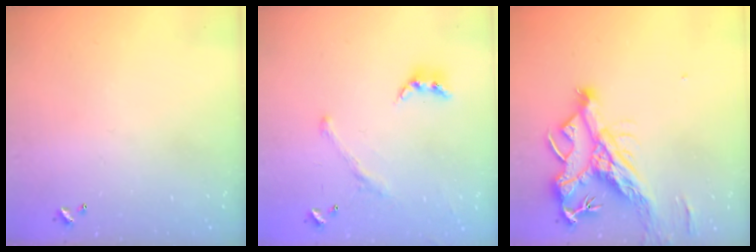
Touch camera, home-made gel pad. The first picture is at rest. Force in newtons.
{"total": 1.2, "press": 0.6, "slide": 1.0}
{"total": 12.9, "press": 12.7, "slide": 2.0}